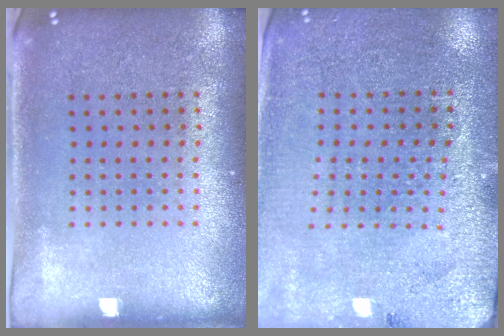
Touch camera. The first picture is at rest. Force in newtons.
{"total": 2.8, "press": 2.8, "slide": 0.3}